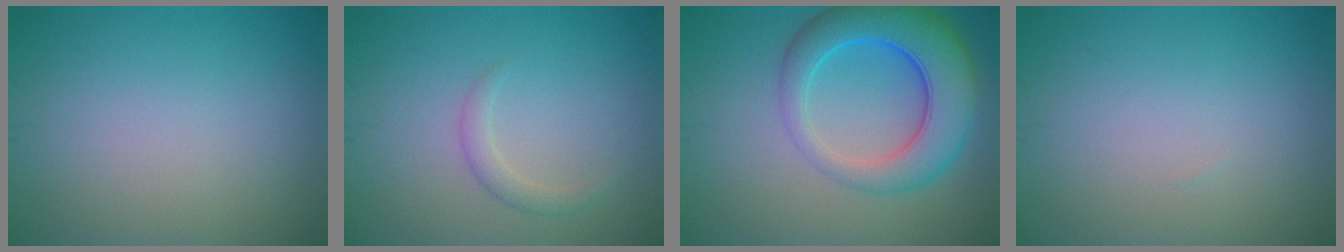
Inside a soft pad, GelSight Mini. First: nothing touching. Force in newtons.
{"total": 1.5, "press": 1.5, "slide": 0.1}
{"total": 8.1, "press": 8.1, "slide": 0.4}
{"total": 0.0}